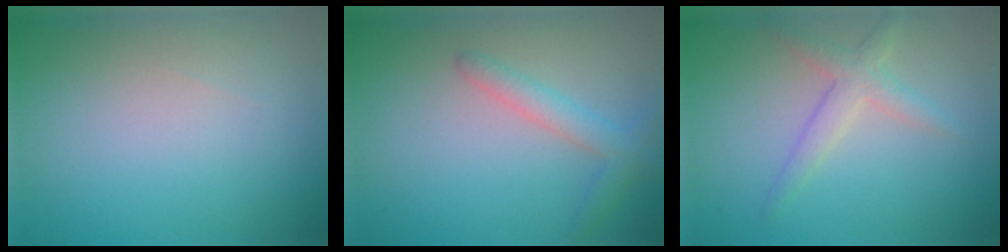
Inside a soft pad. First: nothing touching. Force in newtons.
{"total": 2.3, "press": 2.3, "slide": 0.1}
{"total": 2.5, "press": 2.5, "slide": 0.2}